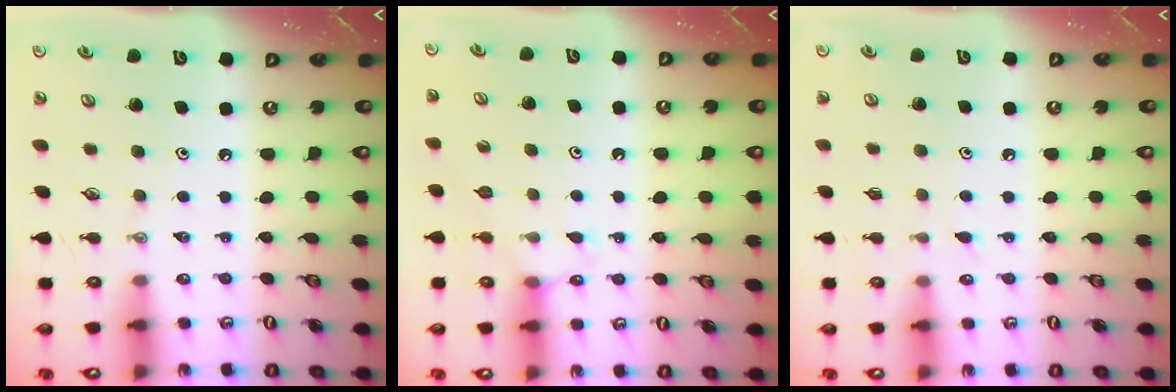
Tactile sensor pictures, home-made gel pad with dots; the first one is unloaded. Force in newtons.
{"total": 5.3, "press": 5.2, "slide": 0.6}
{"total": 6.5, "press": 6.5, "slide": 0.4}